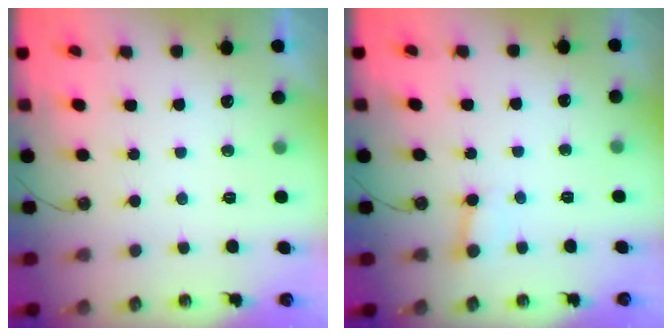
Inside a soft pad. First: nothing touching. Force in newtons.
{"total": 2.7, "press": 2.7, "slide": 0.3}